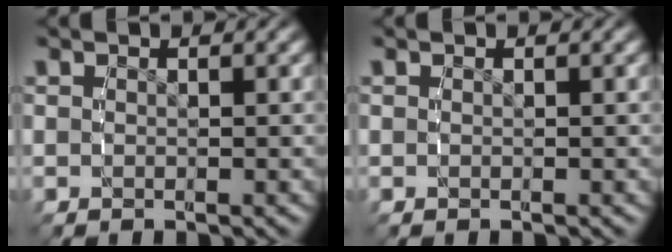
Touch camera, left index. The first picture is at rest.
{"total": 0.0}